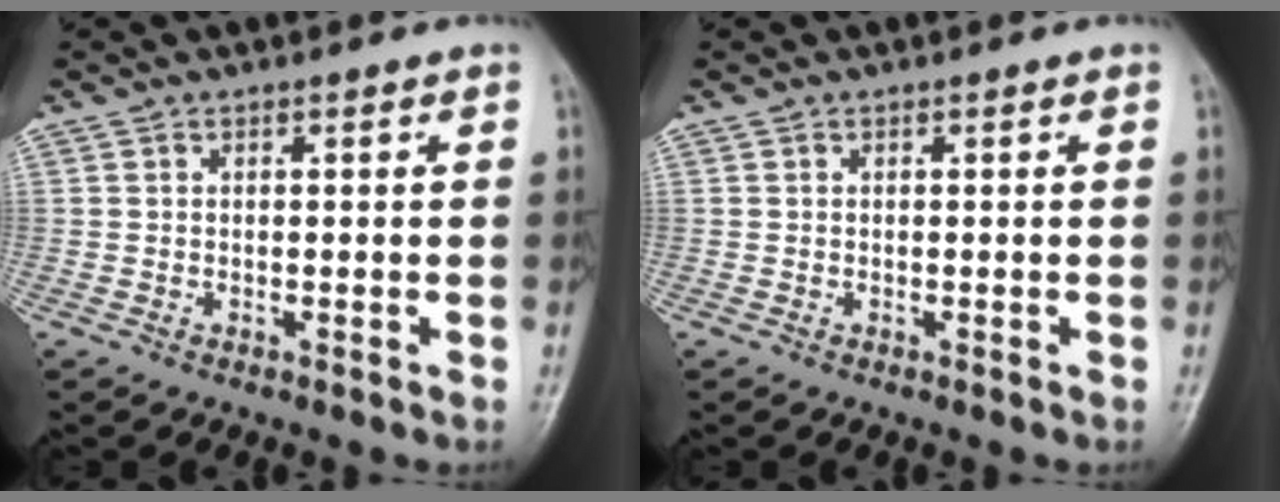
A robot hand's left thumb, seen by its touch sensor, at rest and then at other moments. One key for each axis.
{"total": 0.0}